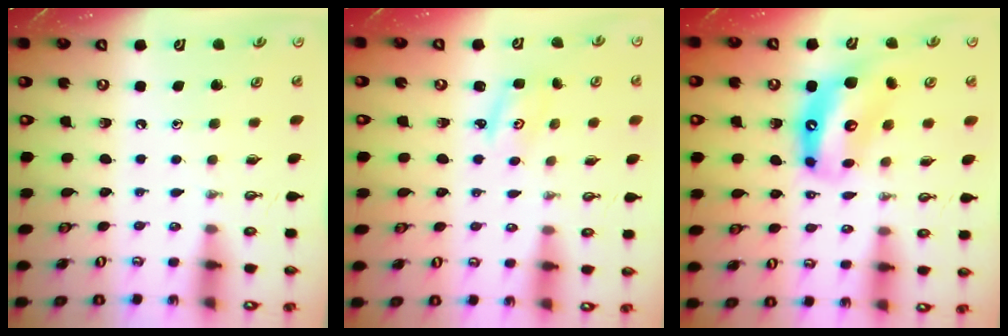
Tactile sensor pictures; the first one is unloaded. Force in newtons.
{"total": 1.8, "press": 1.8, "slide": 0.1}
{"total": 12.2, "press": 12.2, "slide": 1.1}